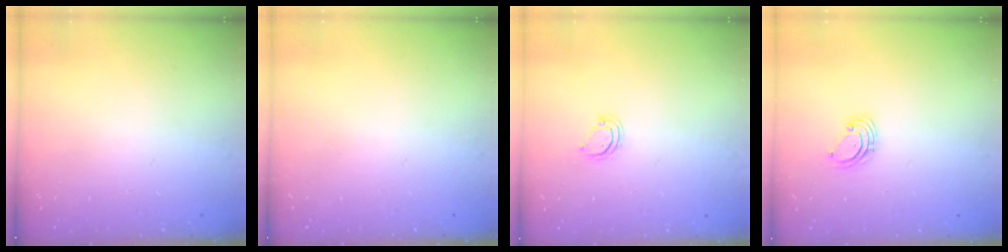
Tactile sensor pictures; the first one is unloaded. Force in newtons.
{"total": 0.0}
{"total": 3.6, "press": 3.6, "slide": 0.5}
{"total": 1.6, "press": 1.6, "slide": 0.1}